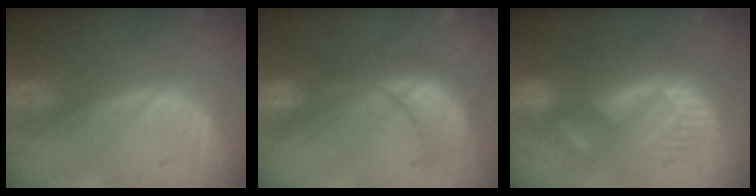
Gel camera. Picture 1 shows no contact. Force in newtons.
{"total": 8.3, "press": 8.3, "slide": 0.1}
{"total": 8.8, "press": 8.2, "slide": 3.3}